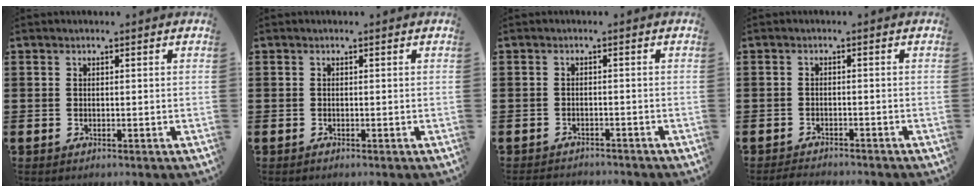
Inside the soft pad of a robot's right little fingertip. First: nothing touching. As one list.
[{"total": 0.0}, {"total": 1.3, "force": [-1.3, 0.0, -0.2], "torque": [-0.001, 0.000, -0.028]}, {"total": 1.4, "force": [-1.4, 0.0, 0.0], "torque": [-0.003, 0.000, -0.030]}]